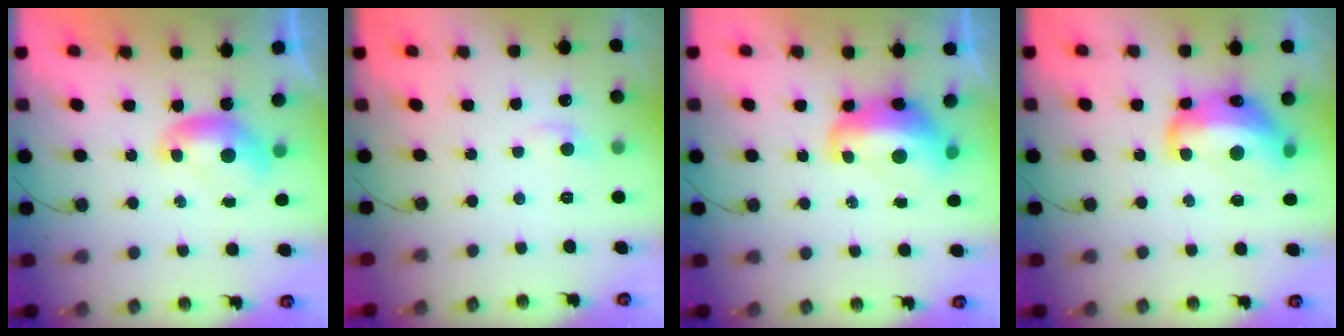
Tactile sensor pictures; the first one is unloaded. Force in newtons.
{"total": 1.5, "press": 1.2, "slide": 0.9}
{"total": 6.2, "press": 6.1, "slide": 1.2}
{"total": 10.4, "press": 10.3, "slide": 1.2}